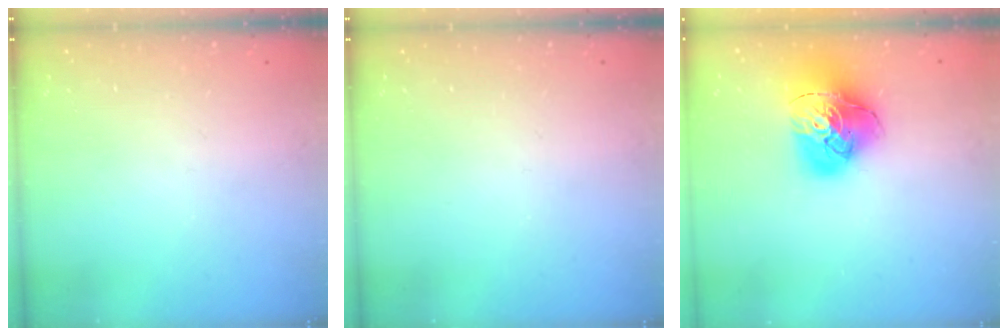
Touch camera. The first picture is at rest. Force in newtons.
{"total": 0.0}
{"total": 18.6, "press": 18.5, "slide": 2.0}